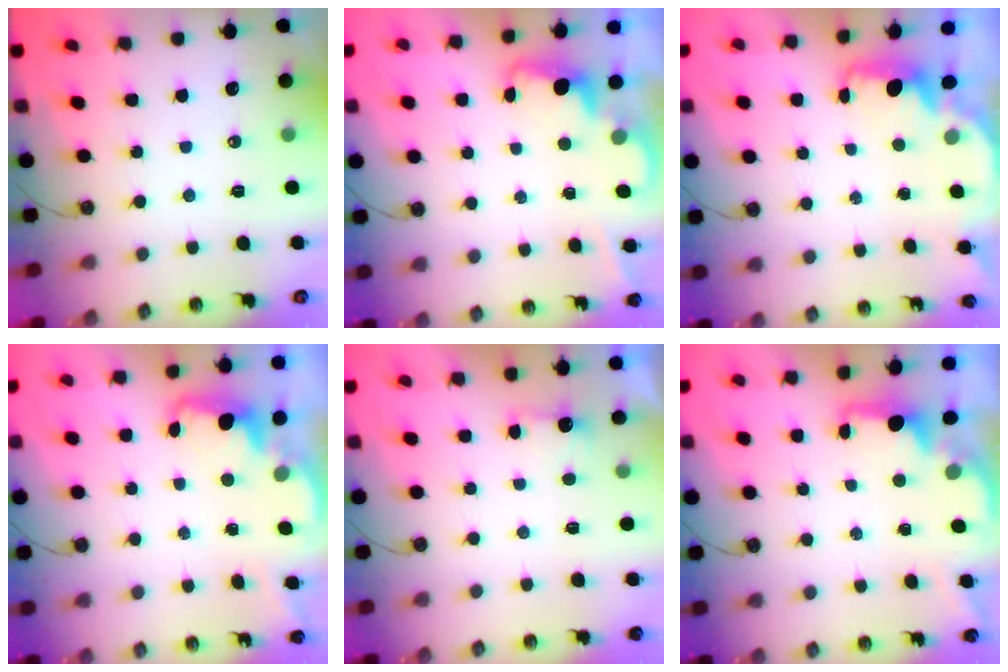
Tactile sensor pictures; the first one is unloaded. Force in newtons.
{"total": 2.4, "press": 2.4, "slide": 0.5}
{"total": 1.8, "press": 1.6, "slide": 0.7}
{"total": 2.4, "press": 2.3, "slide": 0.7}
{"total": 1.6, "press": 1.4, "slide": 0.9}
{"total": 1.8, "press": 1.6, "slide": 0.8}